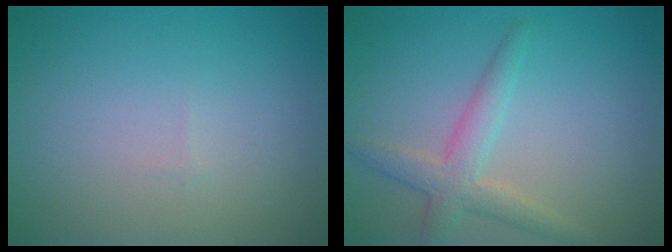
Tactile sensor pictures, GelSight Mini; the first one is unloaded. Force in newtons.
{"total": 3.0, "press": 3.0, "slide": 0.1}